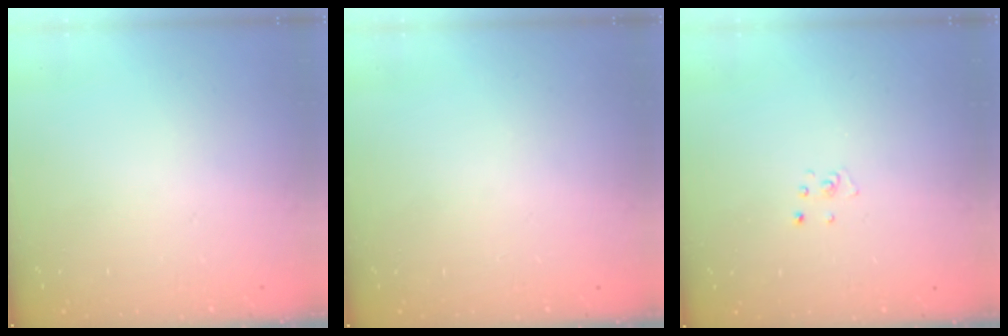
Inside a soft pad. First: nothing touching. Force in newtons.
{"total": 0.0}
{"total": 2.6, "press": 2.6, "slide": 0.3}